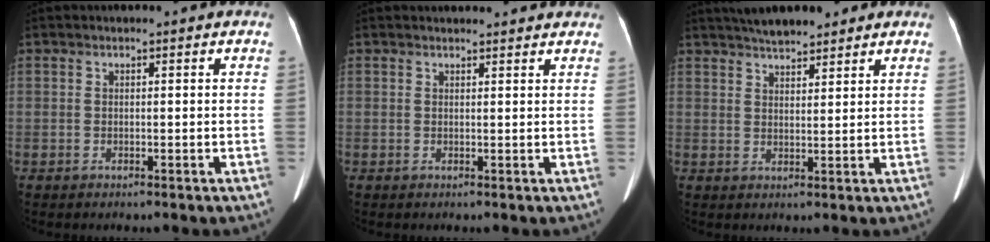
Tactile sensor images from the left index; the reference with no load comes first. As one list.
[{"total": 6.2, "force": [5.9, 1.1, 1.4], "torque": [-0.013, 0.023, 0.060]}, {"total": 7.6, "force": [6.5, 1.7, 3.5], "torque": [-0.051, 0.025, 0.105]}]